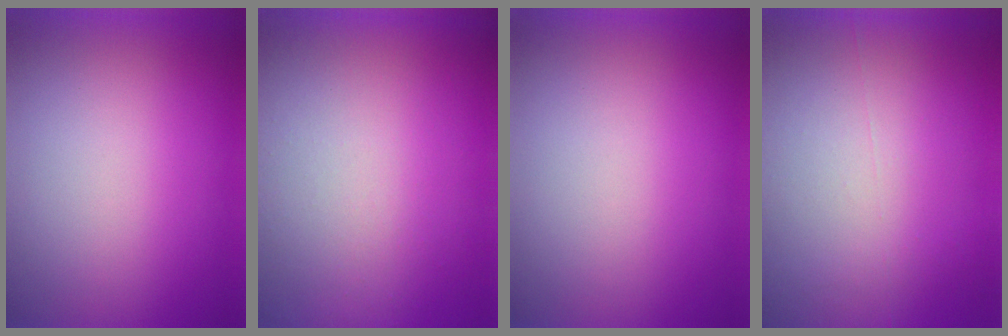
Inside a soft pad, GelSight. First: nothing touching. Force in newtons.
{"total": 9.5}
{"total": 0.0}
{"total": 7.3}